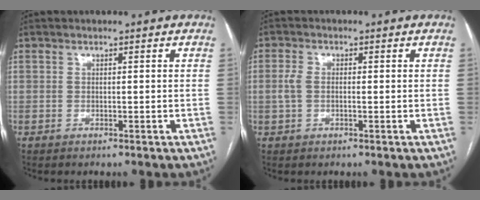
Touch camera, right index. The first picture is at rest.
{"total": 2.7, "force": [0.0, 1.7, 2.1], "torque": [-0.062, 0.014, 0.000]}